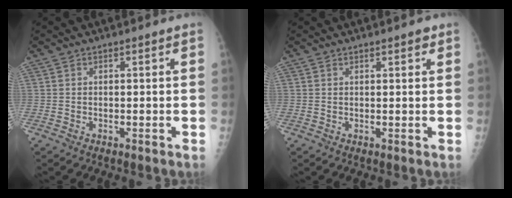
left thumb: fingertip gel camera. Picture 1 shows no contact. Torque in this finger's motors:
{"motor_torque": [-0.18, -0.03, -0.35, -0.26, 0.03]}